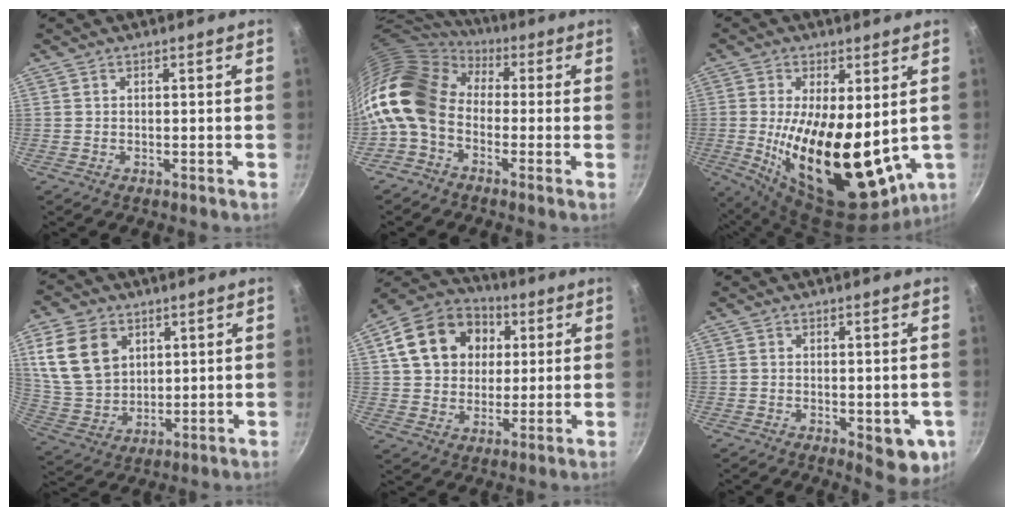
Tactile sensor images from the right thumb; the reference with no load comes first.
{"total": 16.3, "force": [-0.3, 11.8, 11.2], "torque": [-0.211, 0.032, -0.029]}
{"total": 23.5, "force": [-0.2, 10.6, 20.9], "torque": [-0.333, -0.034, 0.017]}
{"total": 14.4, "force": [5.2, 10.6, 8.2], "torque": [-0.136, -0.017, 0.116]}
{"total": 17.2, "force": [4.4, 13.8, 9.3], "torque": [-0.142, 0.020, 0.068]}
{"total": 7.5, "force": [-1.9, 3.6, 6.3], "torque": [-0.055, 0.000, -0.018]}